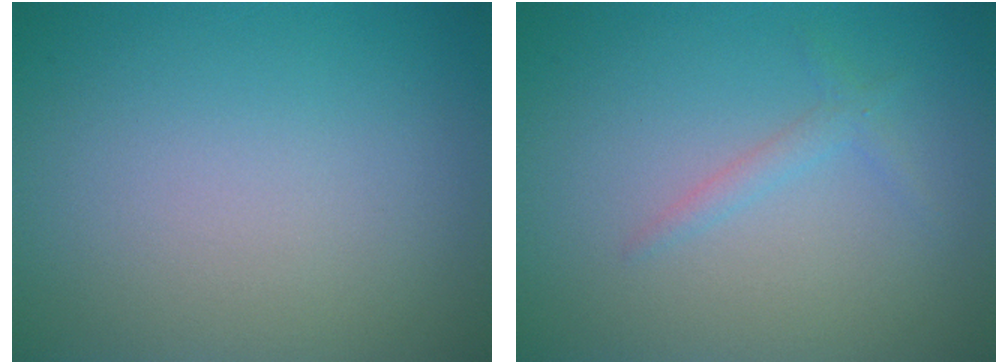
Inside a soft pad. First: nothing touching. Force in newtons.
{"total": 1.1, "press": 1.1, "slide": 0.1}